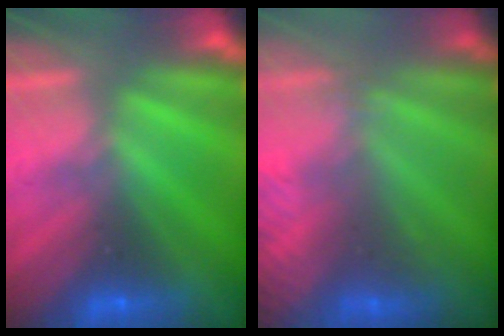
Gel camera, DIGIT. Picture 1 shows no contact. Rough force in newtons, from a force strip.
{"total": 3.0}